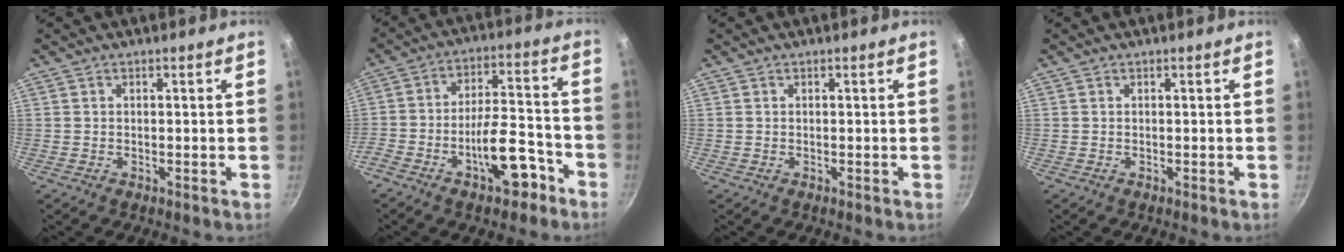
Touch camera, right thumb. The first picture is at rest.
{"total": 12.4, "force": [-6.9, 5.1, 8.9], "torque": [-0.118, 0.072, -0.100]}
{"total": 0.0}
{"total": 0.0}